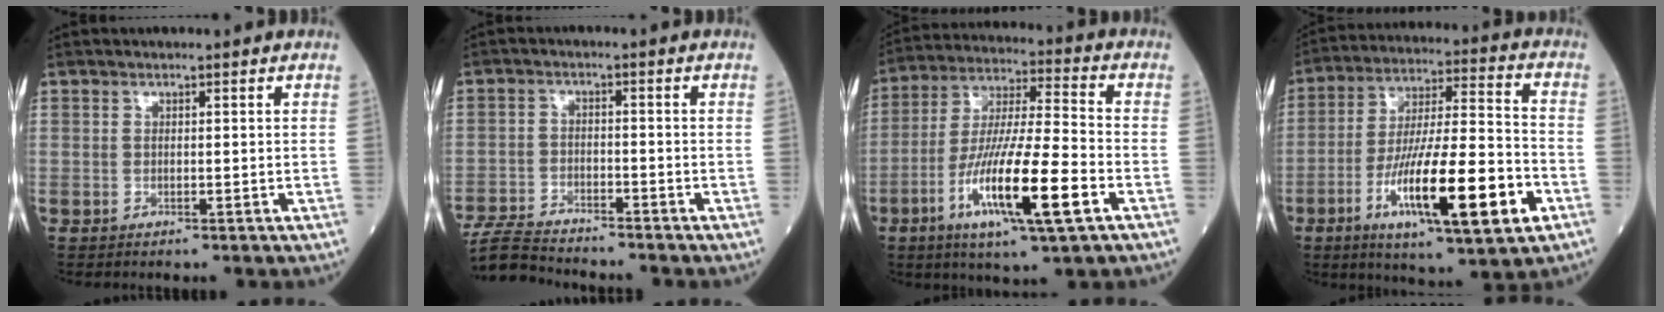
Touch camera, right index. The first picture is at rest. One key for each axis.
{"total": 8.5, "fx": -8.3, "fy": 0.4, "fz": 1.9, "tx": -0.033, "ty": -0.011, "tz": -0.150}
{"total": 16.6, "fx": -6.3, "fy": 1.2, "fz": 15.2, "tx": -0.292, "ty": -0.022, "tz": -0.112}
{"total": 19.6, "fx": -7.5, "fy": 2.4, "fz": 17.9, "tx": -0.308, "ty": -0.020, "tz": -0.120}